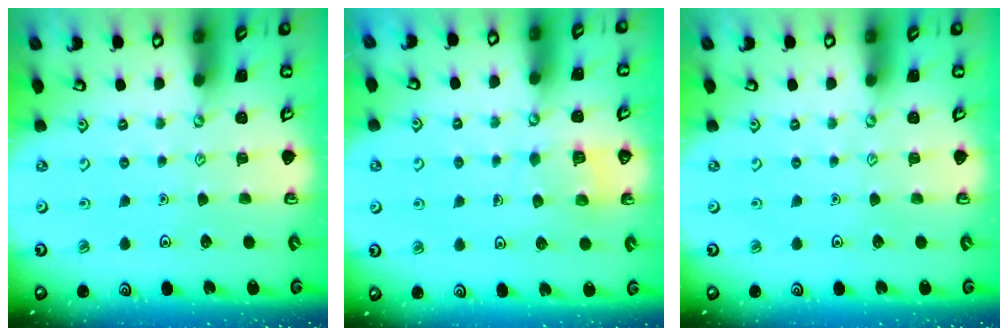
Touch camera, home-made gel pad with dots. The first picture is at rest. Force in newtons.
{"total": 6.1, "press": 6.1, "slide": 0.4}
{"total": 0.0}